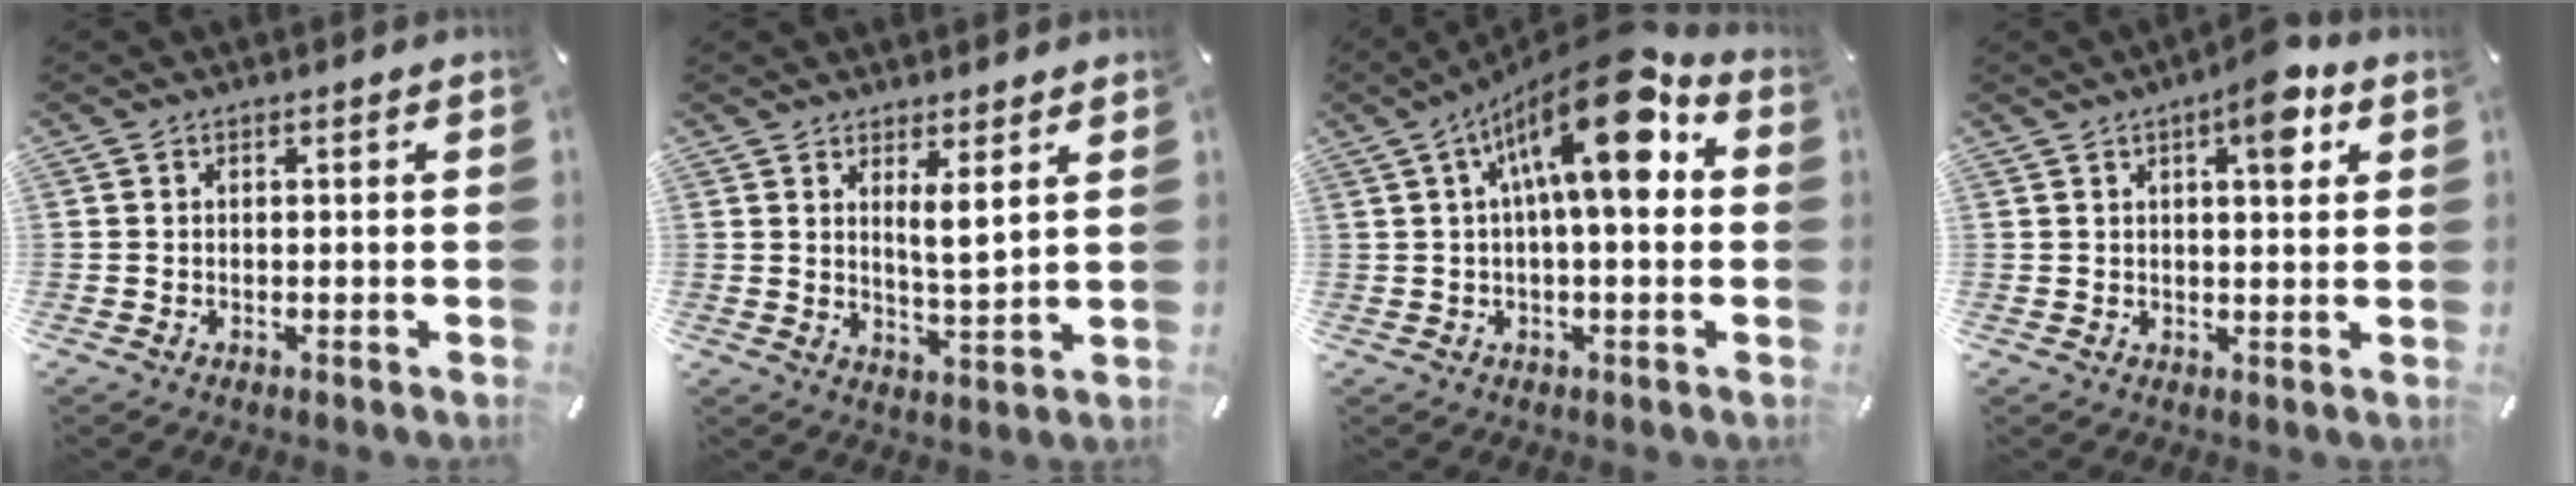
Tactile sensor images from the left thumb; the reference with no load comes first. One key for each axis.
{"total": 5.1, "fx": 3.1, "fy": 1.0, "fz": 4.0, "tx": -0.063, "ty": -0.021, "tz": 0.047}
{"total": 16.6, "fx": 5.5, "fy": 4.8, "fz": 14.8, "tx": -0.238, "ty": -0.032, "tz": 0.080}
{"total": 7.7, "fx": 3.6, "fy": 2.7, "fz": 6.2, "tx": -0.078, "ty": -0.014, "tz": 0.051}